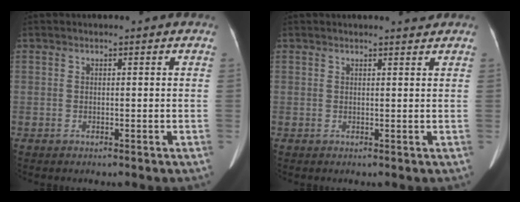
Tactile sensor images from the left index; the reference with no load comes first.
{"total": 1.6, "force": [1.5, -0.1, 0.3], "torque": [-0.006, -0.001, 0.020]}